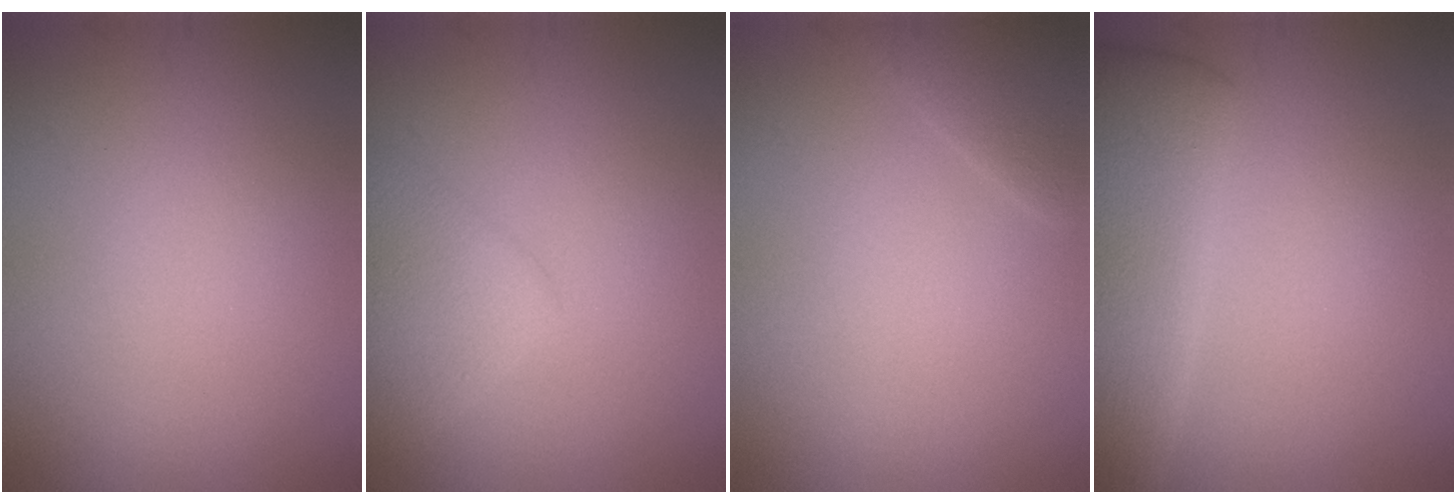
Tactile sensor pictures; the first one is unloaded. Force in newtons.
{"total": 3.1, "press": 3.1, "slide": 0.1}
{"total": 2.0, "press": 2.0, "slide": 0.2}
{"total": 8.3, "press": 8.3, "slide": 0.3}